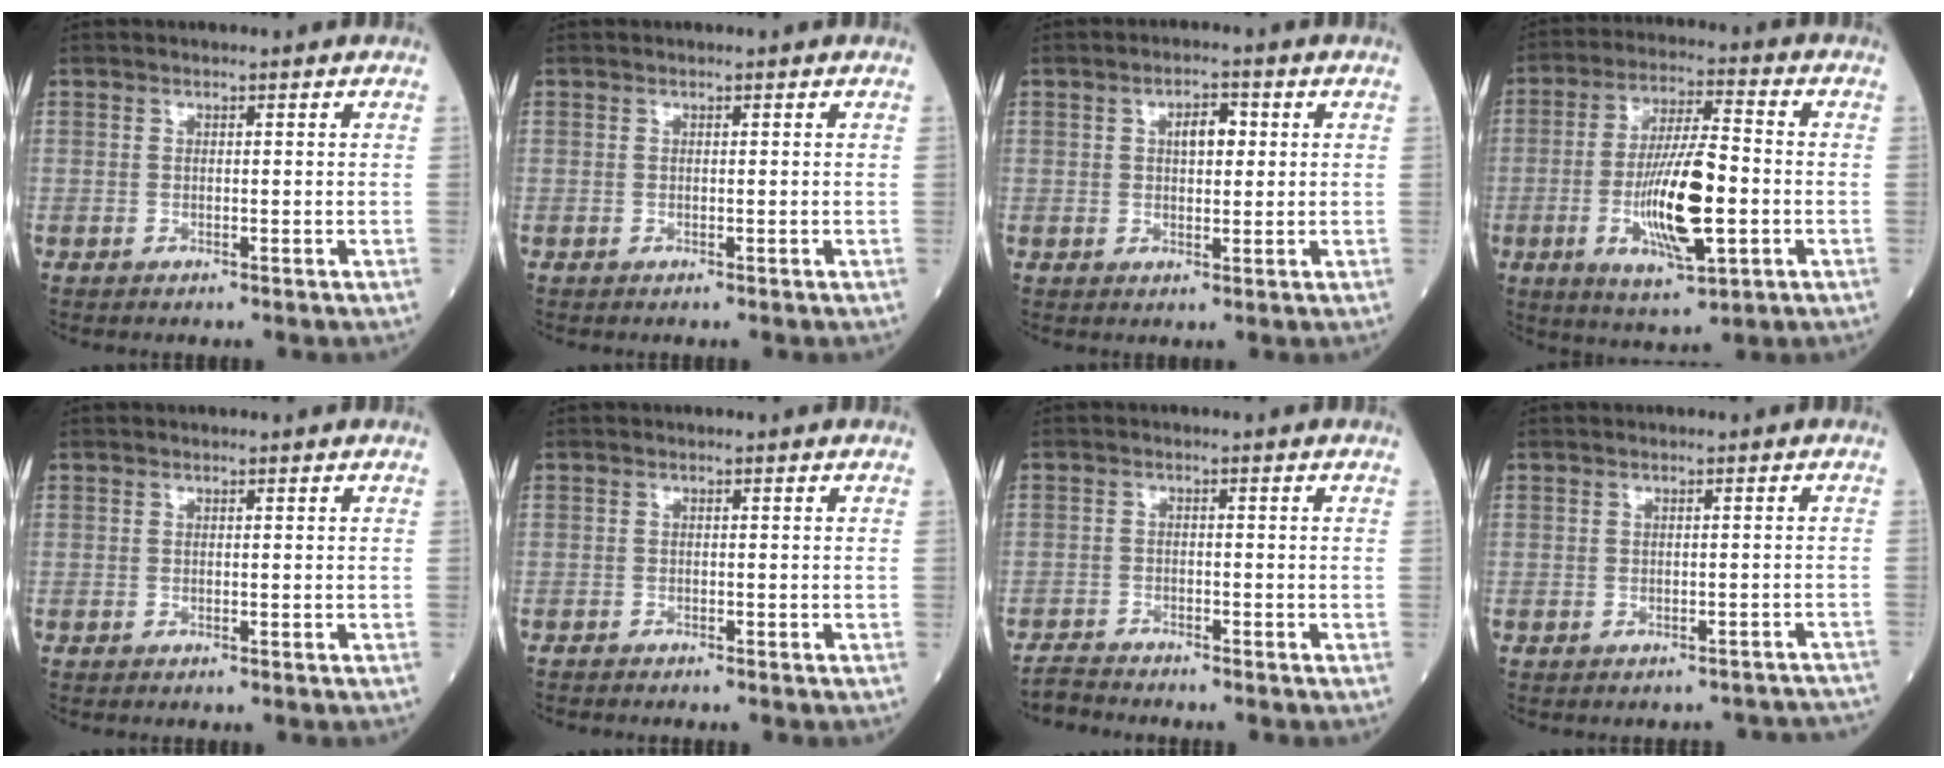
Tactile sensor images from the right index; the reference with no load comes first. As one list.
[{"total": 0.0}, {"total": 3.7, "force": [1.0, 1.7, 3.2], "torque": [-0.051, 0.007, 0.014]}, {"total": 13.8, "force": [-2.8, 2.8, 13.2], "torque": [-0.247, -0.006, -0.046]}, {"total": 0.0}, {"total": 1.4, "force": [-1.3, 0.2, 0.3], "torque": [-0.009, -0.003, -0.022]}, {"total": 3.3, "force": [-3.3, -0.1, -0.1], "torque": [0.004, -0.015, -0.062]}, {"total": 7.2, "force": [-6.8, 2.2, 1.0], "torque": [-0.004, 0.015, -0.062]}]